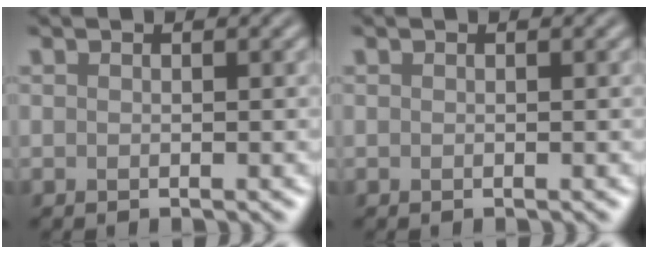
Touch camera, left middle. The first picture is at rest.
{"total": 0.0}